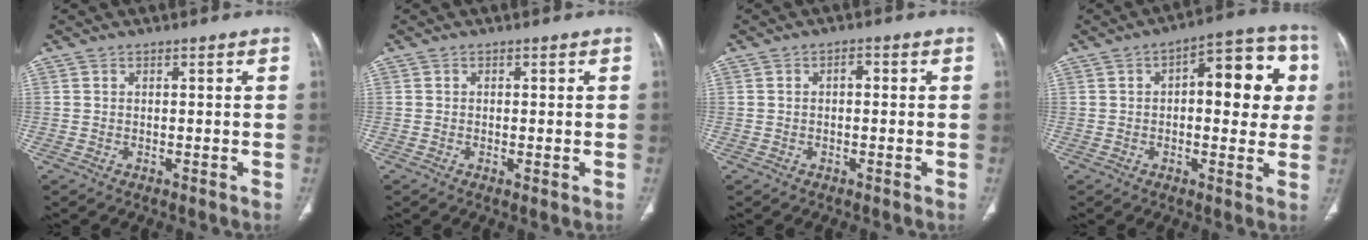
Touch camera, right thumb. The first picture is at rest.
{"total": 1.1, "force": [-0.3, 0.4, 1.0], "torque": [-0.020, -0.004, -0.005]}
{"total": 1.6, "force": [0.1, 0.9, 1.3], "torque": [-0.019, 0.010, 0.000]}
{"total": 14.8, "force": [2.4, 6.9, 12.8], "torque": [-0.122, 0.026, 0.027]}